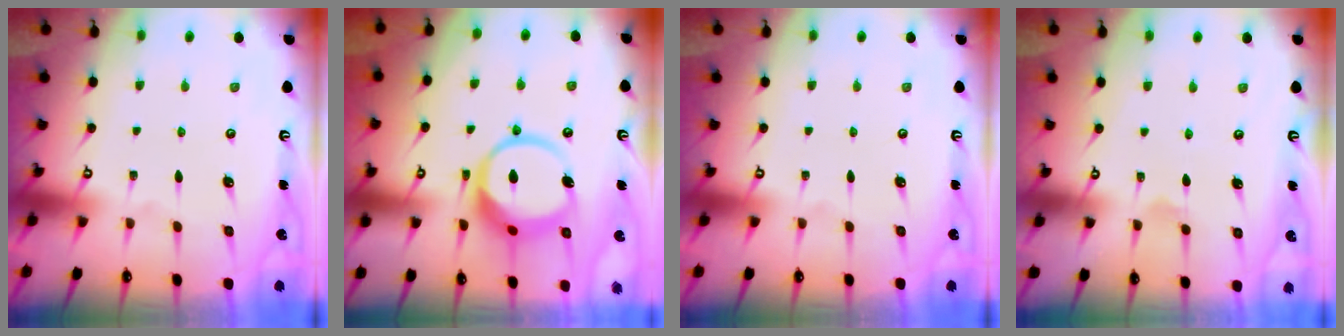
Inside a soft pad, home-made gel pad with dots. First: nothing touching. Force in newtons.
{"total": 13.5, "press": 13.4, "slide": 1.5}
{"total": 0.0}
{"total": 1.5, "press": 1.5, "slide": 0.4}